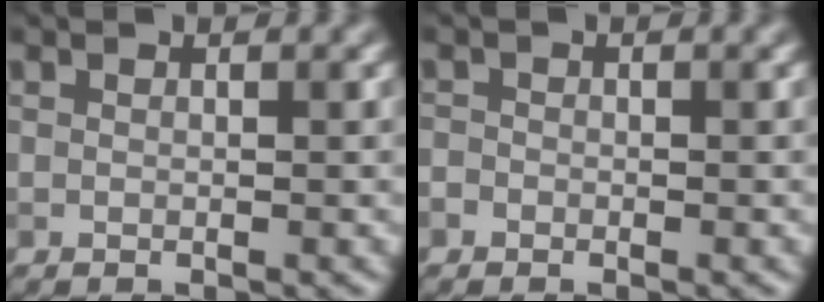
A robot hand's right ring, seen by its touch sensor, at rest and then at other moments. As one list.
[{"total": 1.1, "force": [-0.8, 0.8, 0.2], "torque": [-0.001, -0.001, -0.013]}]